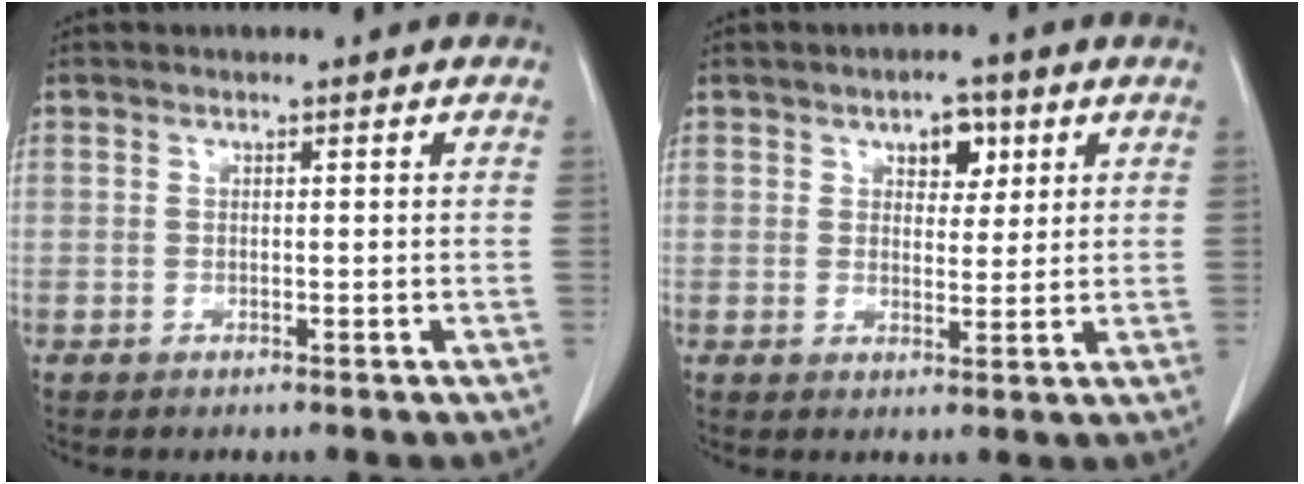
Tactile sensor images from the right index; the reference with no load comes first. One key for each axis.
{"total": 4.3, "fx": 2.1, "fy": 2.4, "fz": 2.9, "tx": -0.037, "ty": 0.006, "tz": 0.032}